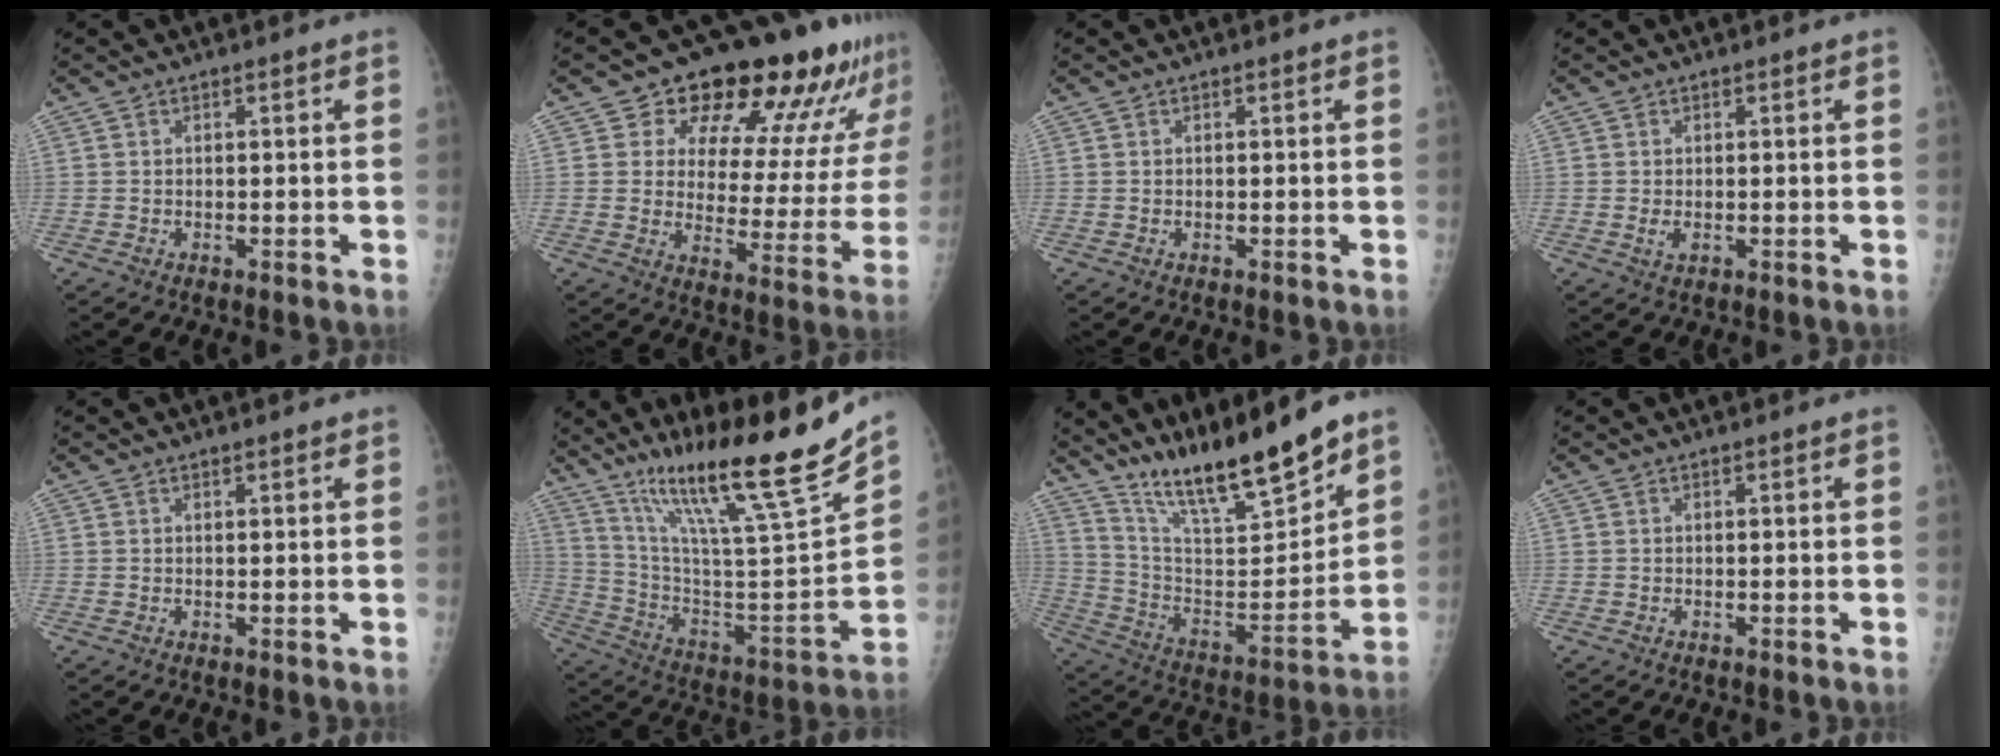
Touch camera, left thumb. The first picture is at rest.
{"total": 21.2, "force": [15.3, 8.9, 11.6], "torque": [-0.105, -0.076, 0.198]}
{"total": 0.0}
{"total": 1.5, "force": [-0.1, 1.0, 1.1], "torque": [-0.020, -0.003, -0.001]}
{"total": 0.7, "force": [0.6, 0.2, 0.4], "torque": [-0.004, -0.001, 0.008]}
{"total": 26.3, "force": [19.2, 1.9, 17.8], "torque": [-0.268, -0.080, 0.332]}
{"total": 19.2, "force": [15.5, 2.9, 10.9], "torque": [-0.154, -0.093, 0.282]}
{"total": 0.0}